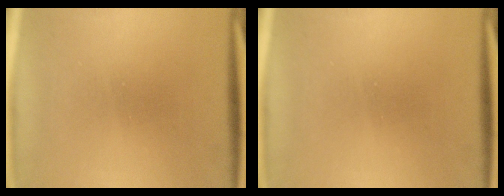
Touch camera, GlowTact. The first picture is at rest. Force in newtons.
{"total": 0.0}